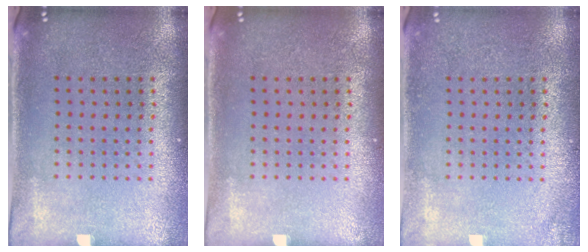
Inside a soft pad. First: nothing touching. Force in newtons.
{"total": 0.0}
{"total": 1.1, "press": 1.1, "slide": 0.1}